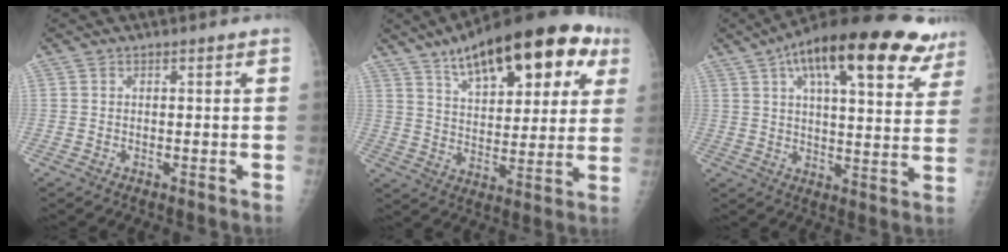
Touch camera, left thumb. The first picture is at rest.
{"total": 22.9, "force": [11.8, 9.7, 17.0], "torque": [-0.216, -0.012, 0.178]}
{"total": 25.5, "force": [14.6, 9.1, 18.8], "torque": [-0.261, -0.006, 0.208]}